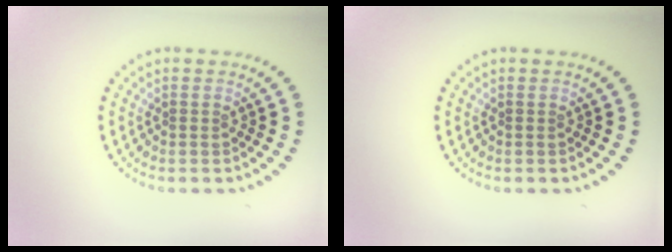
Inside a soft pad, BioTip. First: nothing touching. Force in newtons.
{"total": 0.0}